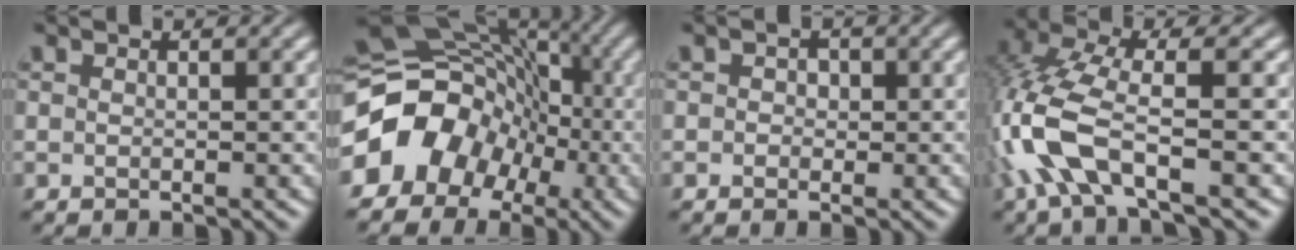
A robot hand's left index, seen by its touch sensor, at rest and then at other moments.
{"total": 10.1, "force": [-3.6, 8.4, 4.3], "torque": [-0.078, 0.007, -0.074]}
{"total": 0.7, "force": [0.1, 0.7, 0.0], "torque": [0.002, 0.000, 0.000]}
{"total": 6.9, "force": [-2.7, 2.2, 6.0], "torque": [-0.153, 0.006, -0.057]}